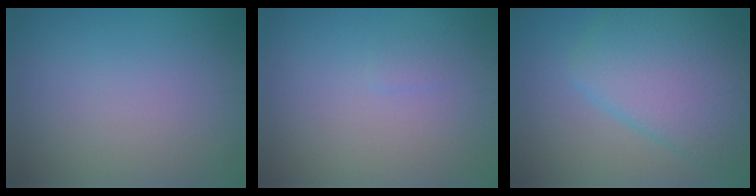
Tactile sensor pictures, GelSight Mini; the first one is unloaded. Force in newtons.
{"total": 0.5, "press": 0.5, "slide": 0.1}
{"total": 7.4, "press": 7.4, "slide": 0.4}